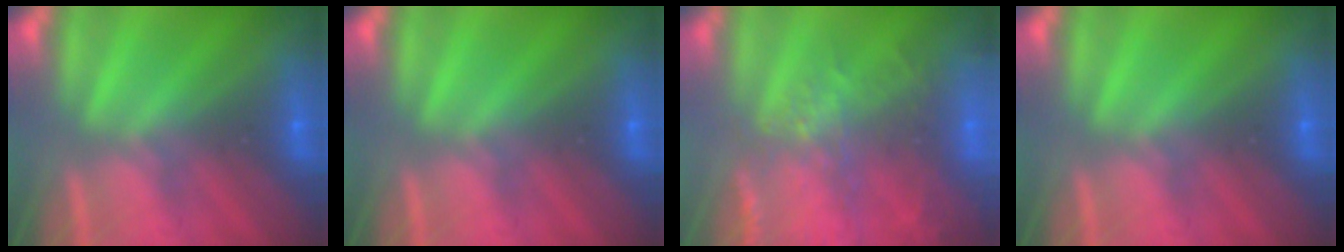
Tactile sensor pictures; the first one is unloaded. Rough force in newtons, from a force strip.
{"total": 0.0}
{"total": 5.9}
{"total": 0.0}